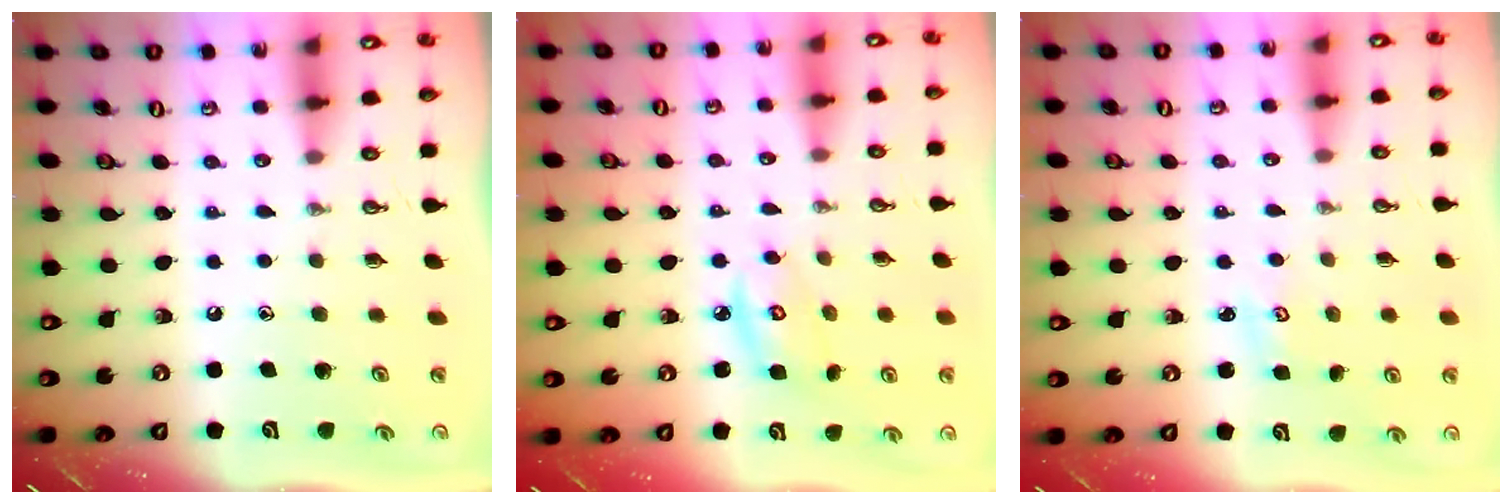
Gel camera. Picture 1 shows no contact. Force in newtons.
{"total": 5.1, "press": 5.1, "slide": 0.3}
{"total": 2.0, "press": 2.0, "slide": 0.4}